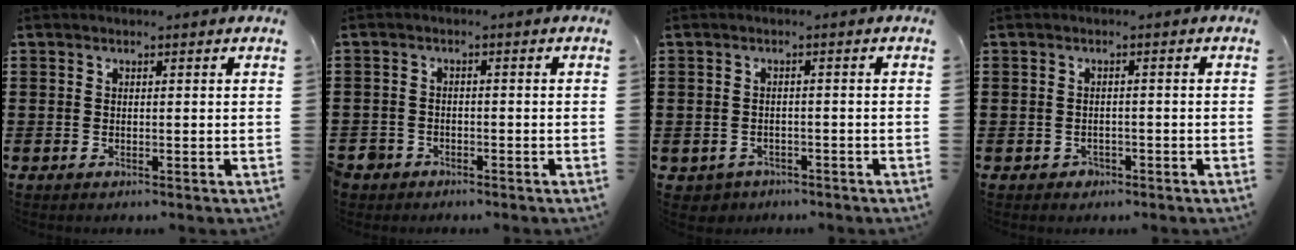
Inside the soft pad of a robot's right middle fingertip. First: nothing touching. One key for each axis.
{"total": 2.4, "fx": -2.1, "fy": 1.1, "fz": -0.1, "tx": -0.013, "ty": -0.005, "tz": -0.049}
{"total": 1.4, "fx": -1.2, "fy": 0.7, "fz": -0.2, "tx": -0.004, "ty": 0.002, "tz": -0.029}
{"total": 0.9, "fx": -0.7, "fy": 0.6, "fz": 0.1, "tx": -0.005, "ty": 0.001, "tz": -0.017}